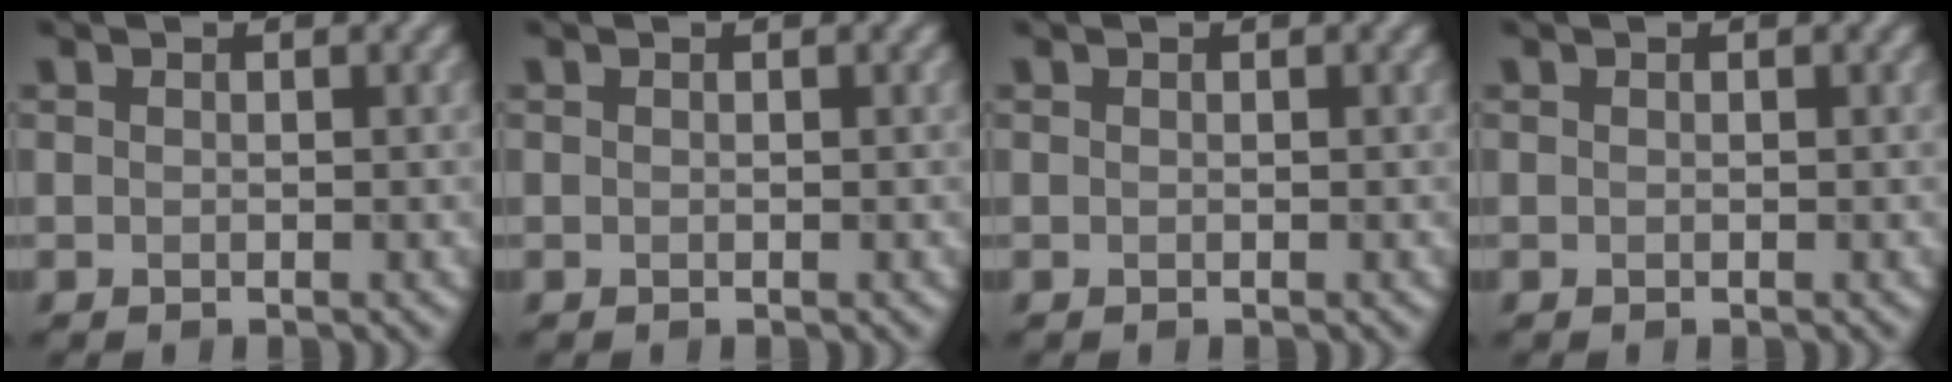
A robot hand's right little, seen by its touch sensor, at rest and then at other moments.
{"total": 0.0}
{"total": 0.0}
{"total": 0.0}